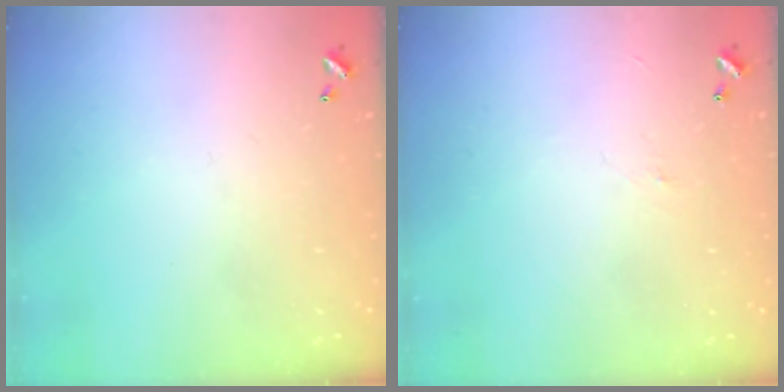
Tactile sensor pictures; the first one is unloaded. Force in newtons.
{"total": 1.8, "press": 1.7, "slide": 0.6}